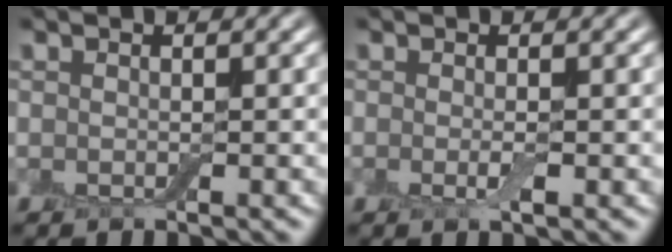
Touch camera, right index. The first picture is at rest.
{"total": 1.0, "force": [-0.3, 0.2, 1.0], "torque": [-0.020, -0.007, -0.004]}